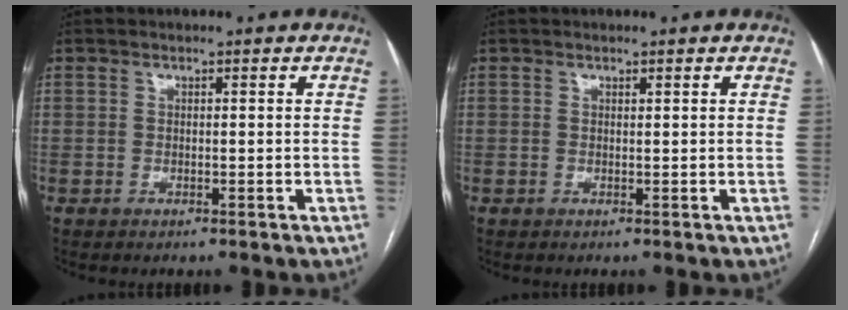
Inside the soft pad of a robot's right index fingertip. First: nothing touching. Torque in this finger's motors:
{"motor_torque": [0.15, 0.08, 0.05, -0.01]}